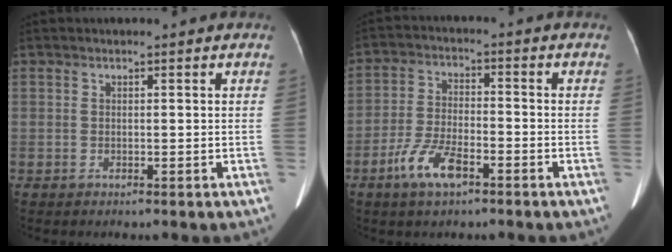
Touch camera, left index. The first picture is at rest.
{"total": 7.3, "force": [-4.3, 2.4, 5.4], "torque": [-0.117, -0.002, -0.080]}